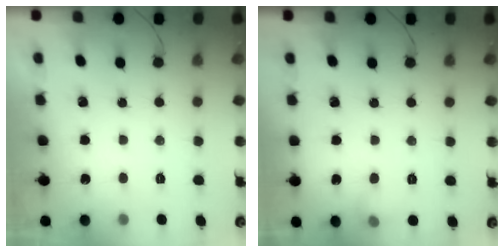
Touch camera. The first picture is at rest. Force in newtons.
{"total": 5.8, "press": 5.6, "slide": 1.6}